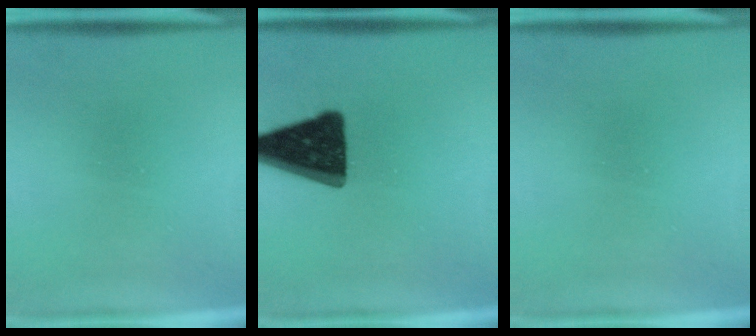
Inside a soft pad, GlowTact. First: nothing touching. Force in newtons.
{"total": 16.6}
{"total": 0.0}